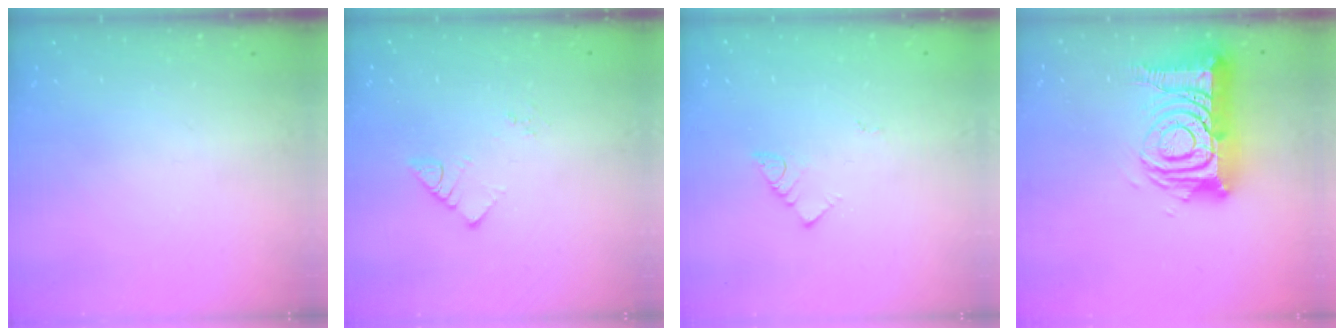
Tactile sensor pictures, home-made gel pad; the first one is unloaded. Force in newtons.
{"total": 2.6, "press": 2.6, "slide": 0.1}
{"total": 2.9, "press": 2.9, "slide": 0.3}
{"total": 18.4, "press": 18.2, "slide": 2.0}